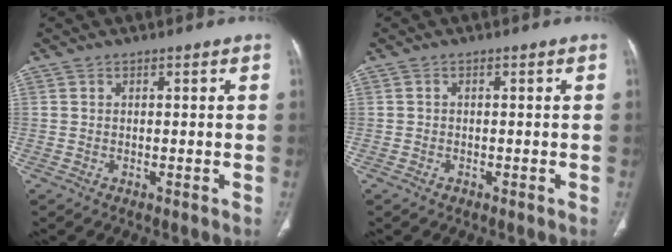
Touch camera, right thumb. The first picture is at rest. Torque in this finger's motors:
{"motor_torque": [-0.02, 0.17, -0.24, 0.09, 0.01]}